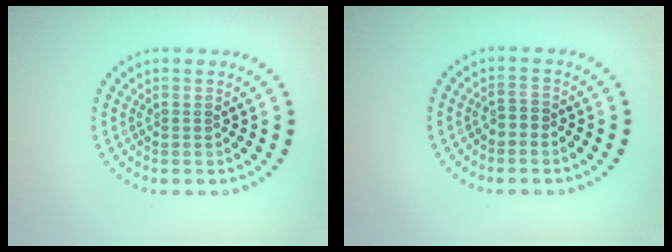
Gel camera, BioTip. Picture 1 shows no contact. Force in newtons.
{"total": 0.9, "press": 0.7, "slide": 0.5}